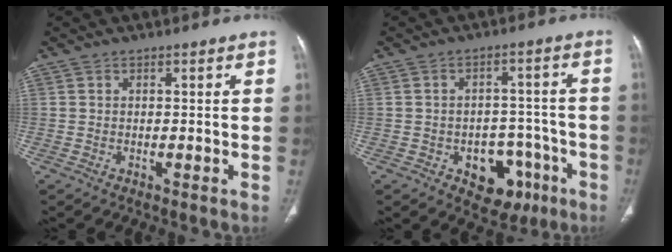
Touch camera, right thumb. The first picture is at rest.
{"total": 10.2, "force": [-4.8, 7.2, 5.5], "torque": [-0.035, 0.042, -0.052]}